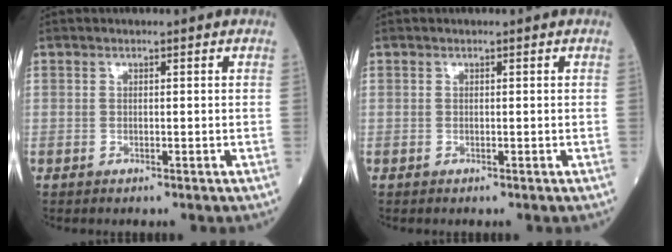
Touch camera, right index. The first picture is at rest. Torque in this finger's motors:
{"motor_torque": [0.00, 0.00, 0.00, -0.01]}